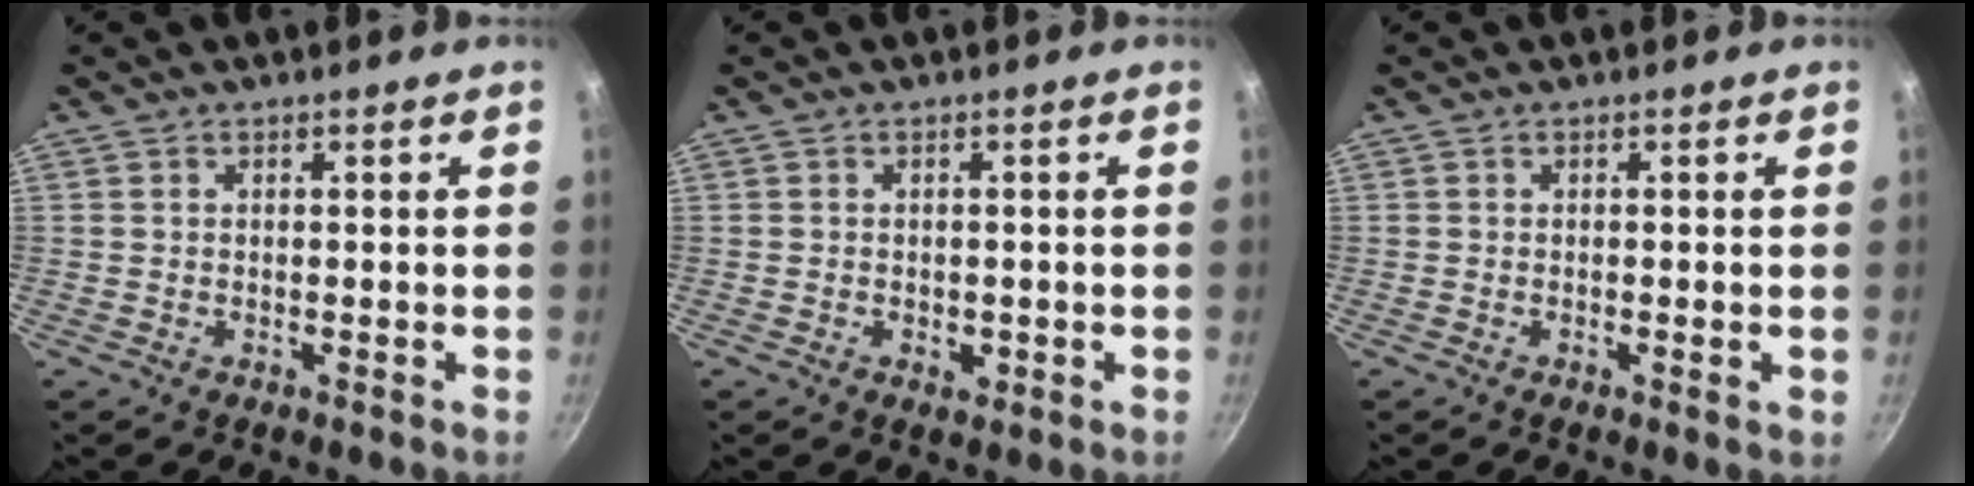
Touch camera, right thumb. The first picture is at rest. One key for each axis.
{"total": 2.2, "fx": -0.7, "fy": 1.5, "fz": 1.5, "tx": -0.017, "ty": -0.001, "tz": -0.008}
{"total": 0.9, "fx": -0.2, "fy": 0.2, "fz": 0.9, "tx": -0.013, "ty": -0.001, "tz": -0.005}